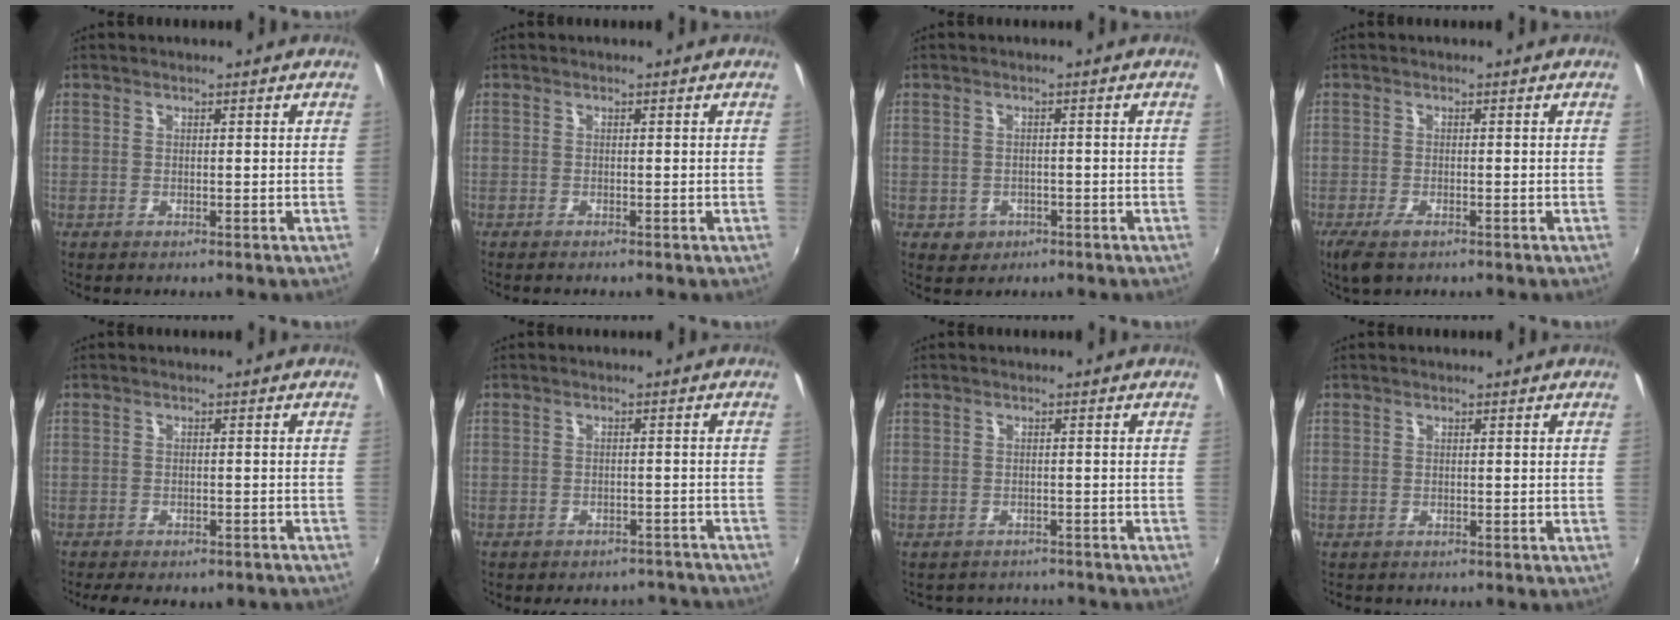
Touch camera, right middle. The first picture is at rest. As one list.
[{"total": 0.5, "force": [-0.5, 0.0, 0.2], "torque": [-0.001, -0.003, -0.011]}, {"total": 3.4, "force": [-1.3, 3.0, 0.9], "torque": [-0.026, -0.001, -0.014]}, {"total": 4.0, "force": [-2.6, 1.5, 2.7], "torque": [-0.062, -0.015, -0.048]}, {"total": 8.6, "force": [-7.0, 3.0, 3.9], "torque": [-0.091, -0.022, -0.091]}, {"total": 10.6, "force": [-9.4, 4.3, 2.4], "torque": [-0.054, 0.008, -0.105]}, {"total": 4.6, "force": [-3.6, 2.7, 0.2], "torque": [-0.004, 0.014, -0.053]}, {"total": 1.1, "force": [-0.6, 0.9, -0.1], "torque": [-0.002, 0.001, -0.009]}]